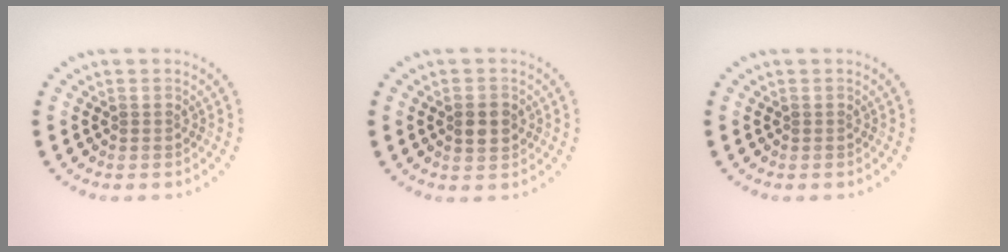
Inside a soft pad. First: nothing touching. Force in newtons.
{"total": 2.2, "press": 2.2, "slide": 0.0}
{"total": 0.0}